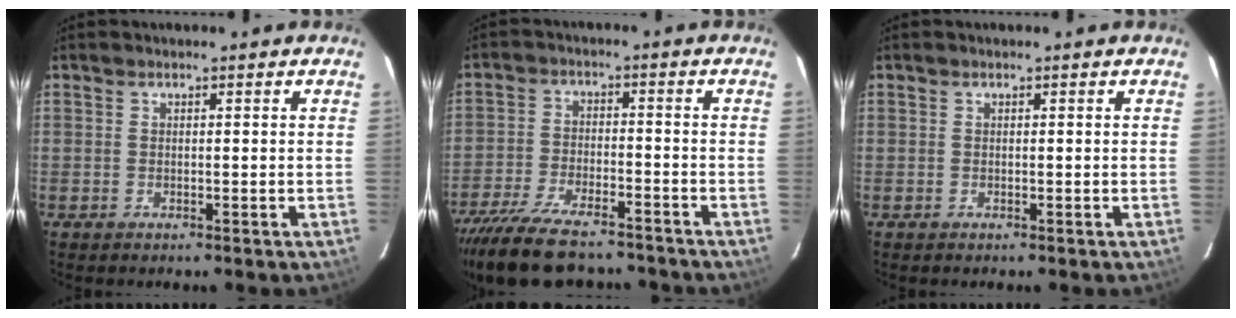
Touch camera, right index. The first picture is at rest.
{"total": 16.3, "force": [-13.5, 5.2, 7.5], "torque": [-0.163, -0.020, -0.221]}
{"total": 0.0}